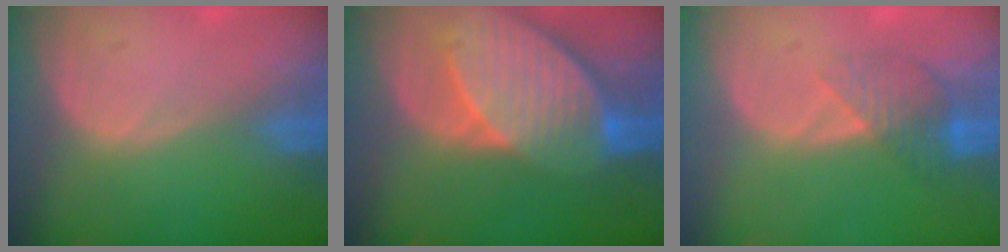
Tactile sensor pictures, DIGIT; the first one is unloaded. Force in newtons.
{"total": 10.7, "press": 9.4, "slide": 5.0}
{"total": 4.2, "press": 4.2, "slide": 0.4}